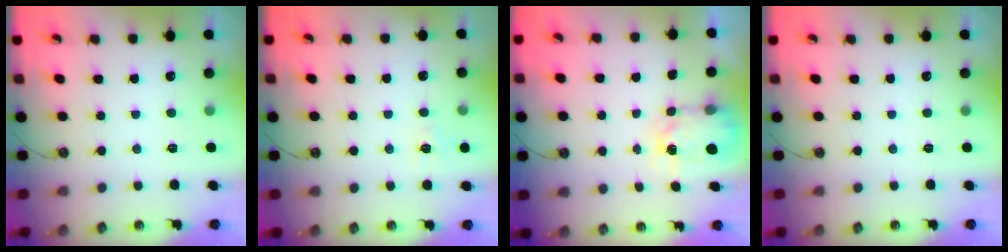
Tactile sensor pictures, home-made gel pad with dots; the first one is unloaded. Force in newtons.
{"total": 5.8, "press": 5.8, "slide": 0.6}
{"total": 5.1, "press": 5.1, "slide": 0.5}
{"total": 0.0}